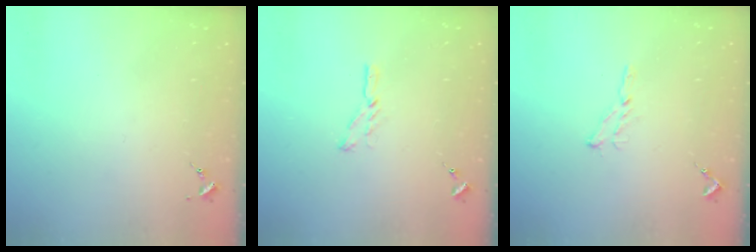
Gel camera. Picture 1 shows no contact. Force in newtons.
{"total": 4.8, "press": 4.8, "slide": 0.6}
{"total": 5.8, "press": 5.8, "slide": 0.6}